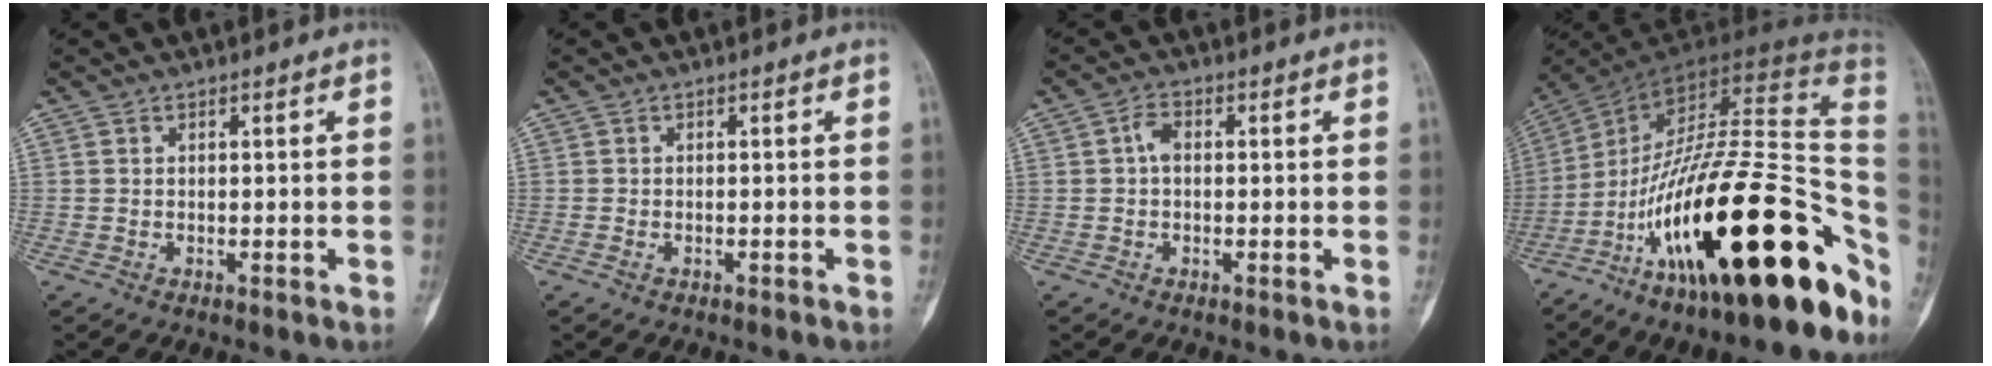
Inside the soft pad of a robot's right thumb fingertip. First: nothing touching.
{"total": 0.7, "force": [-0.4, 0.4, 0.4], "torque": [-0.011, 0.007, -0.004]}
{"total": 2.5, "force": [0.0, 1.5, 2.0], "torque": [-0.034, 0.009, -0.006]}
{"total": 37.1, "force": [-13.3, 12.9, 32.1], "torque": [-0.409, 0.075, -0.210]}